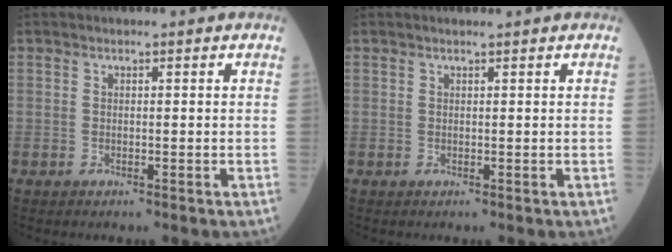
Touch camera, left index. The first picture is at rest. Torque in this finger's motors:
{"motor_torque": [0.34, 0.00, -0.08, 0.01]}